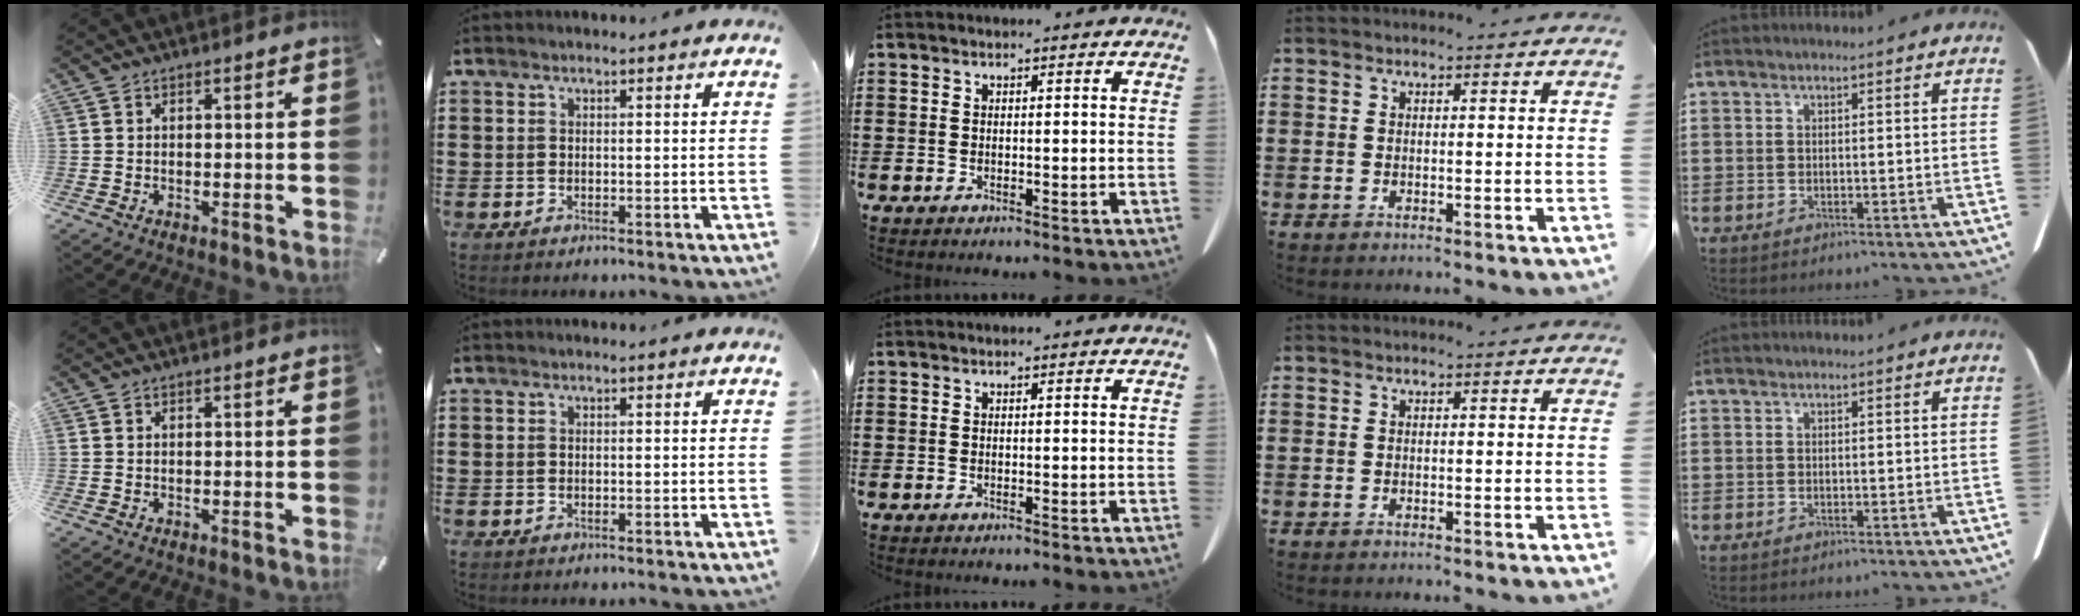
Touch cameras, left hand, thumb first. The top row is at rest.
{}